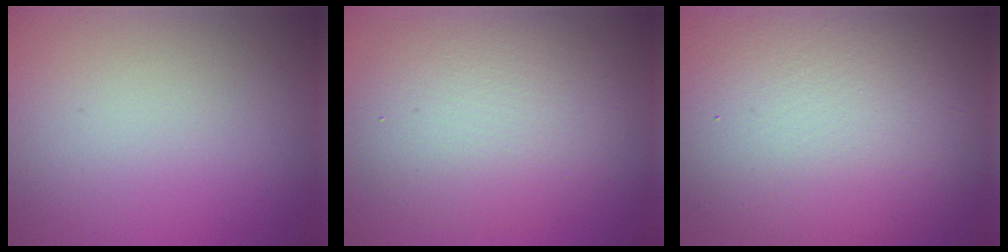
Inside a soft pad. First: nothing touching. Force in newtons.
{"total": 6.9, "press": 6.9, "slide": 0.4}
{"total": 13.2, "press": 13.2, "slide": 0.2}